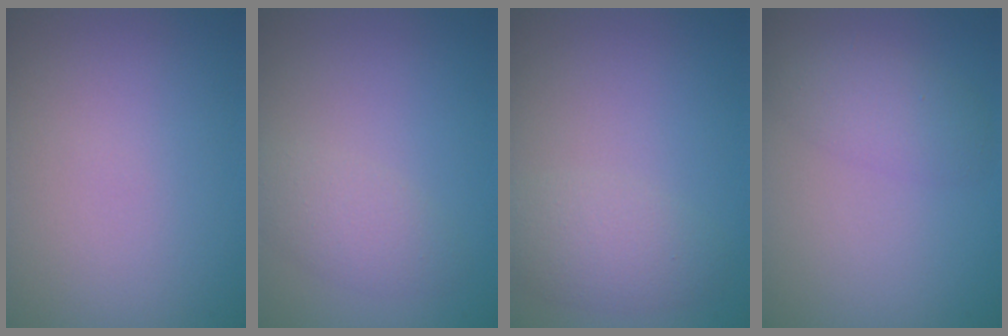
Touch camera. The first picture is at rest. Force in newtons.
{"total": 2.1, "press": 2.1, "slide": 0.1}
{"total": 2.6, "press": 2.6, "slide": 0.1}
{"total": 2.8, "press": 2.8, "slide": 0.2}